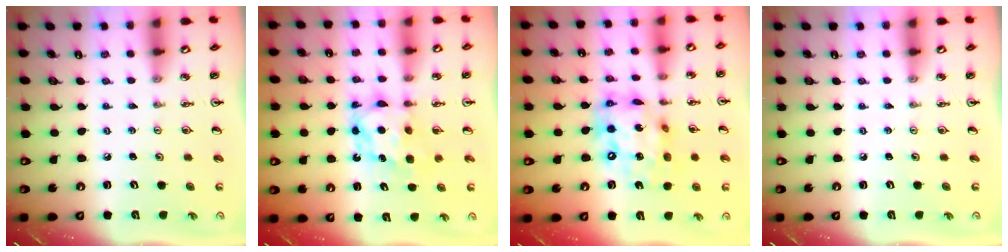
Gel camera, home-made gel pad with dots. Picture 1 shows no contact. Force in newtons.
{"total": 6.5, "press": 6.4, "slide": 0.6}
{"total": 16.8, "press": 16.7, "slide": 1.5}
{"total": 0.0}